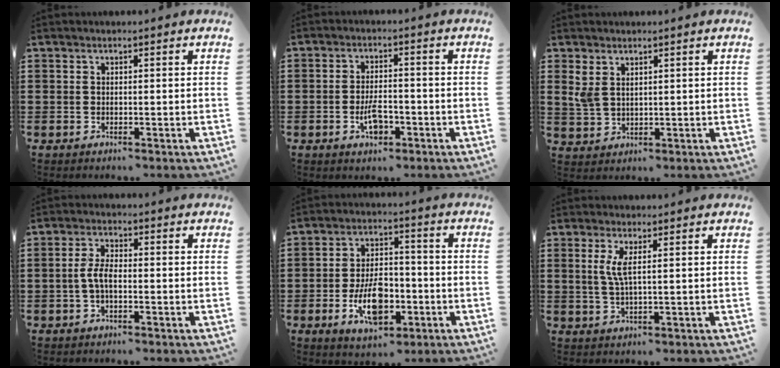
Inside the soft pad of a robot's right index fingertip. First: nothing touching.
{"total": 4.8, "force": [-1.7, 2.0, 3.9], "torque": [-0.074, 0.002, -0.031]}
{"total": 2.8, "force": [1.9, 1.3, 1.7], "torque": [-0.038, 0.003, 0.036]}
{"total": 3.6, "force": [-0.8, 1.4, 3.2], "torque": [-0.079, -0.001, -0.021]}
{"total": 9.6, "force": [-3.3, 5.0, 7.5], "torque": [-0.141, -0.005, -0.063]}
{"total": 3.1, "force": [0.9, 0.1, 2.9], "torque": [-0.068, -0.005, 0.012]}